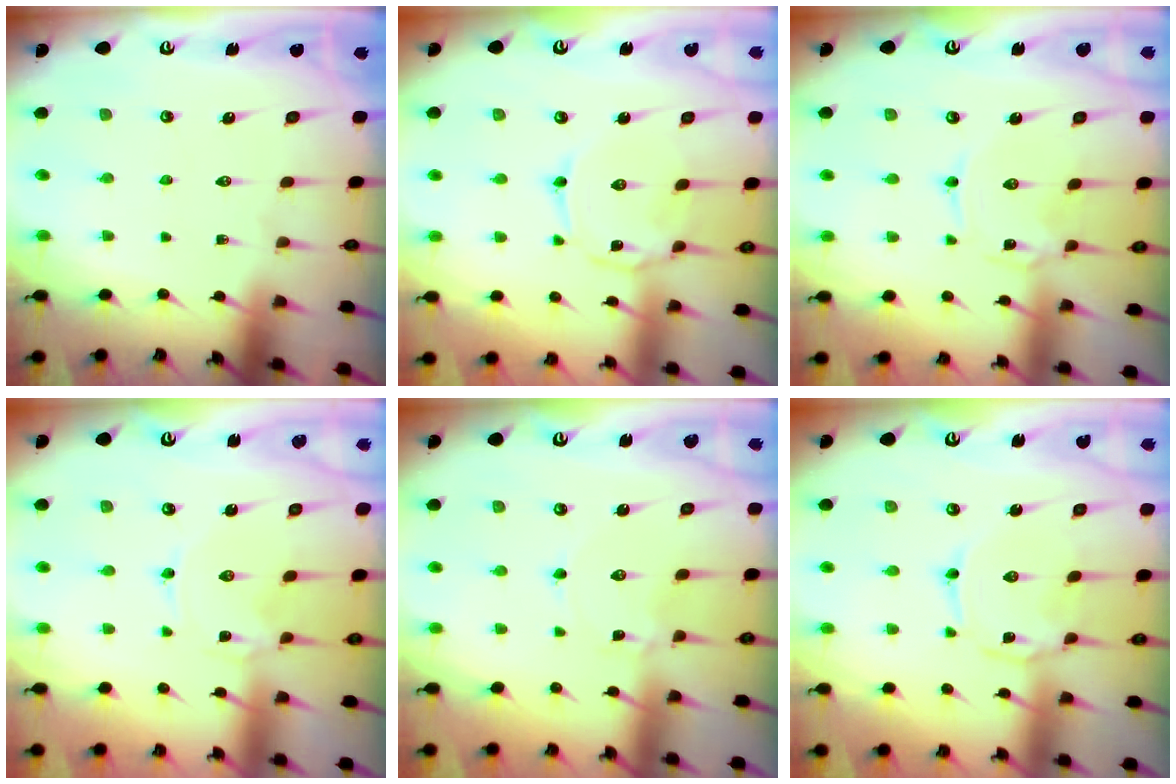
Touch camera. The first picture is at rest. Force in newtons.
{"total": 2.5, "press": 2.4, "slide": 0.4}
{"total": 0.0}
{"total": 0.0}
{"total": 1.4, "press": 1.4, "slide": 0.1}
{"total": 2.0, "press": 2.0, "slide": 0.3}